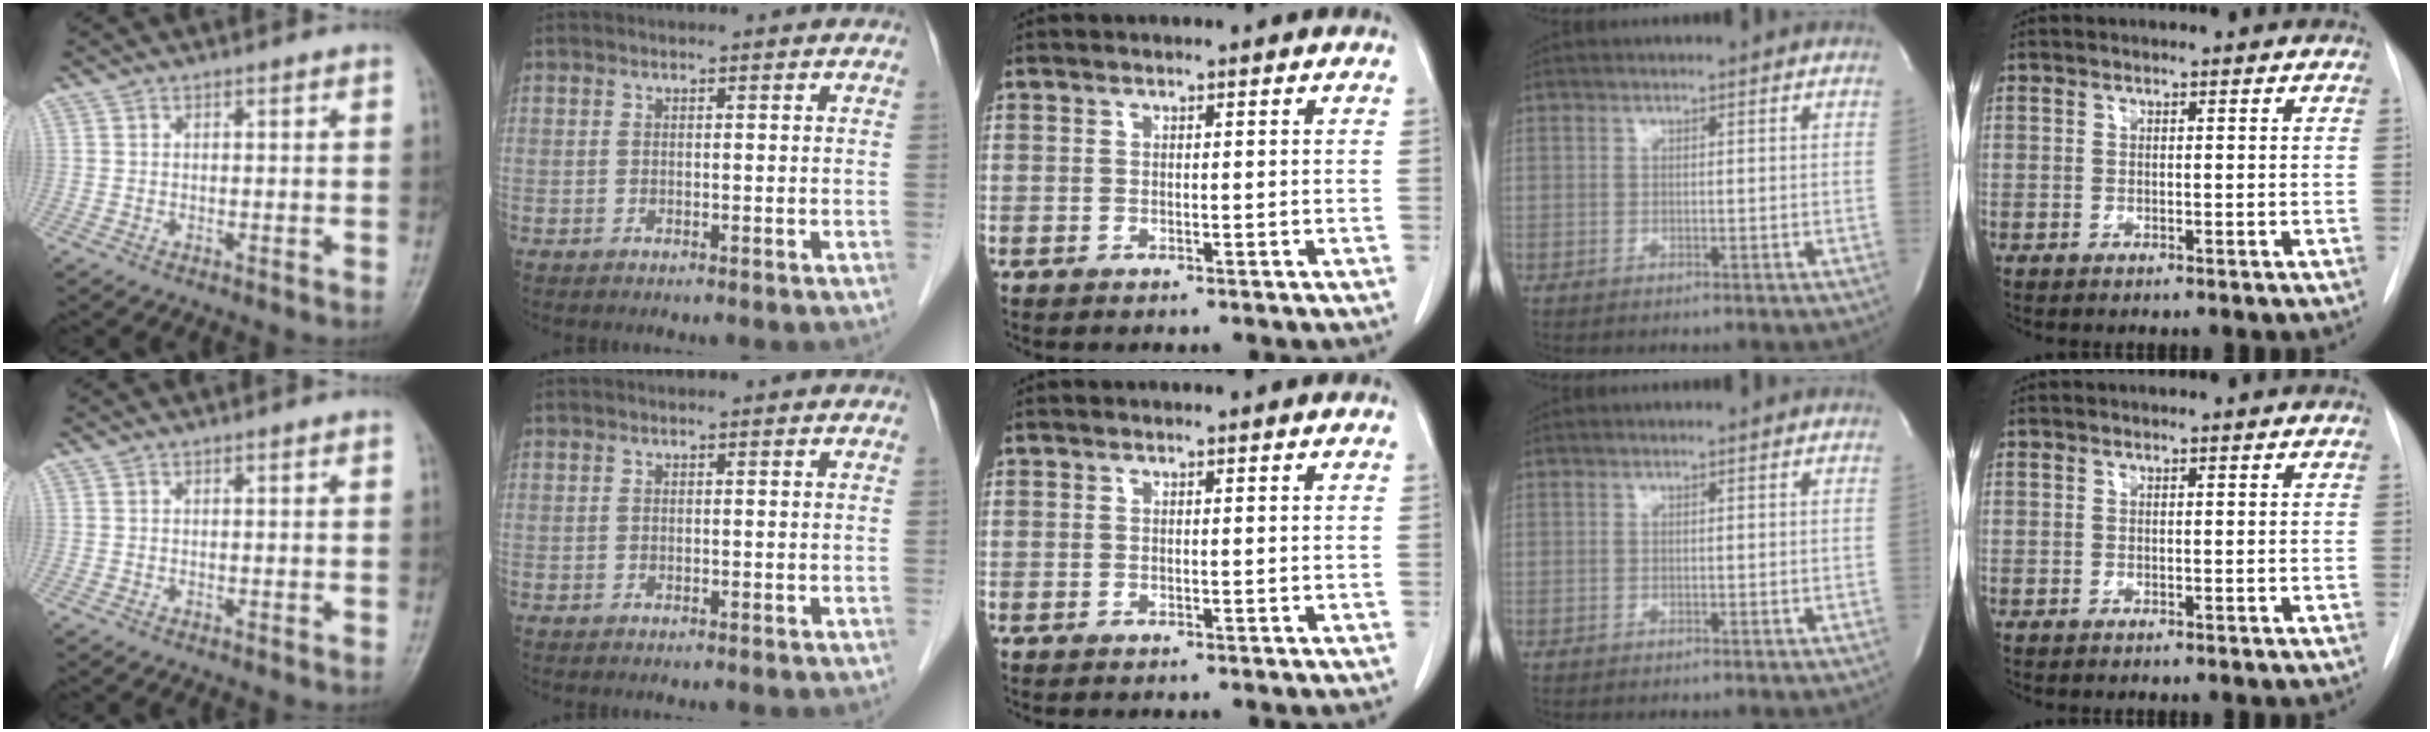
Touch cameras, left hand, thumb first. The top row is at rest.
{}